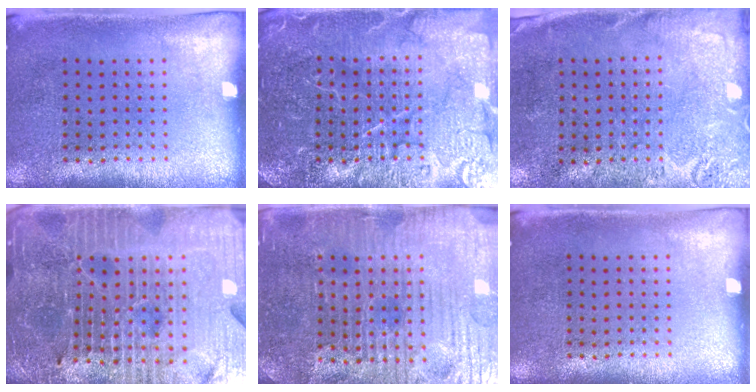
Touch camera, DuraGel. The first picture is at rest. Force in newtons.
{"total": 7.2, "press": 7.1, "slide": 1.1}
{"total": 2.7, "press": 2.4, "slide": 1.3}
{"total": 6.6, "press": 5.8, "slide": 3.0}
{"total": 5.2, "press": 5.0, "slide": 1.4}
{"total": 0.0}